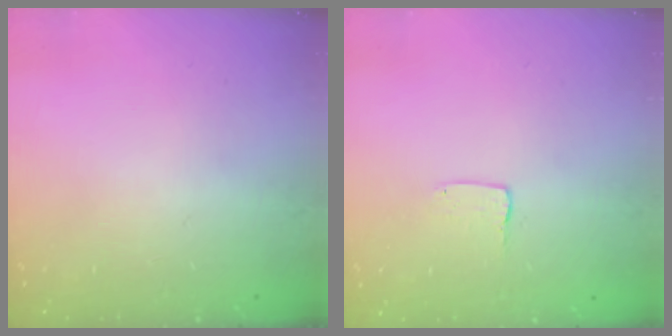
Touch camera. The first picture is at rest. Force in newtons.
{"total": 2.0, "press": 2.0, "slide": 0.2}